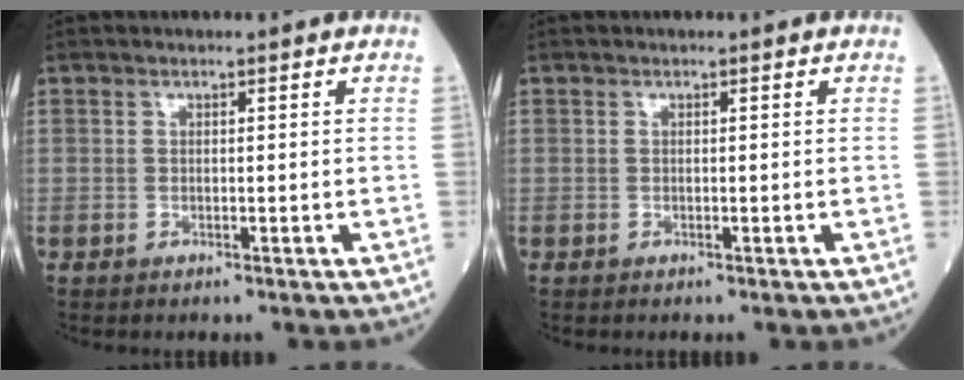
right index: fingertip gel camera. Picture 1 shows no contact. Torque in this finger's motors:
{"motor_torque": [0.02, 0.00, -0.04, 0.00]}